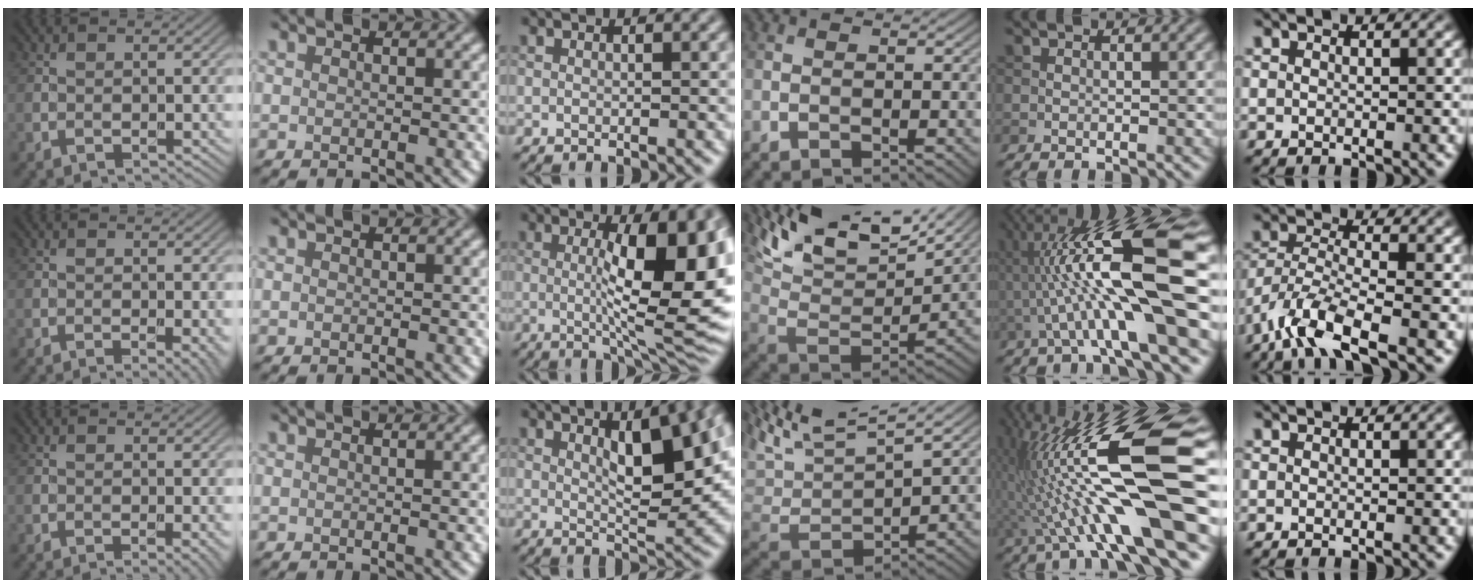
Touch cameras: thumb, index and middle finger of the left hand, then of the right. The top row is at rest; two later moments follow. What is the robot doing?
{"motion": "unscrew", "object": "dispenser bottle"}